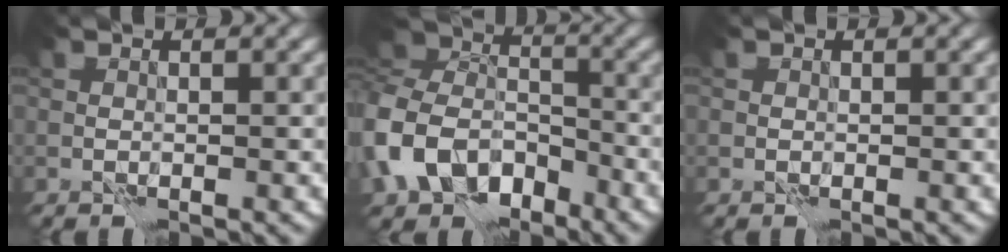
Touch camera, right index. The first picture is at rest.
{"total": 9.1, "force": [-3.8, 7.0, 4.3], "torque": [-0.097, -0.013, -0.080]}
{"total": 0.0}